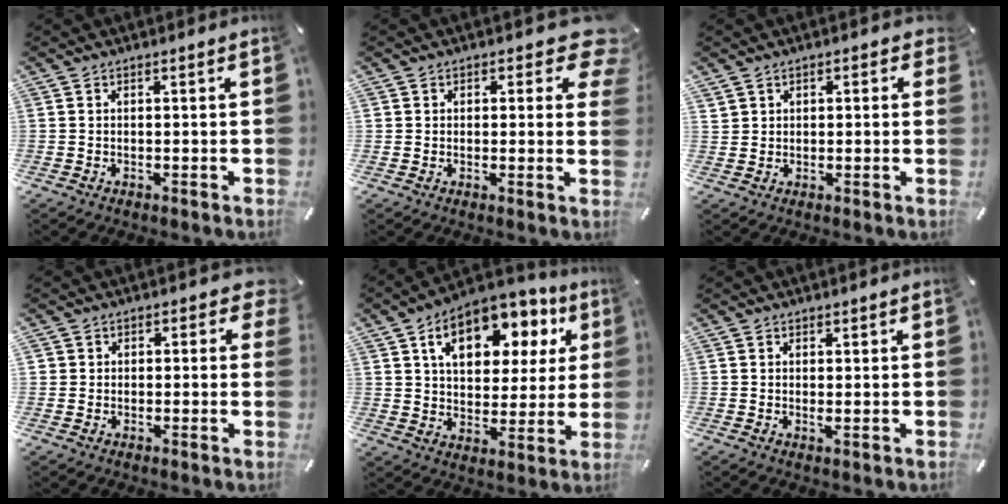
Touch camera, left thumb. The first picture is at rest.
{"total": 7.0, "force": [3.6, 3.8, 4.6], "torque": [-0.046, -0.015, 0.059]}
{"total": 3.0, "force": [1.3, 2.7, 0.4], "torque": [0.003, -0.002, 0.022]}
{"total": 4.0, "force": [1.4, 3.1, 2.0], "torque": [-0.010, -0.006, 0.020]}
{"total": 15.9, "force": [8.3, 9.8, 9.3], "torque": [-0.145, -0.036, 0.144]}
{"total": 1.1, "force": [0.6, 0.6, 0.7], "torque": [-0.008, -0.002, 0.009]}